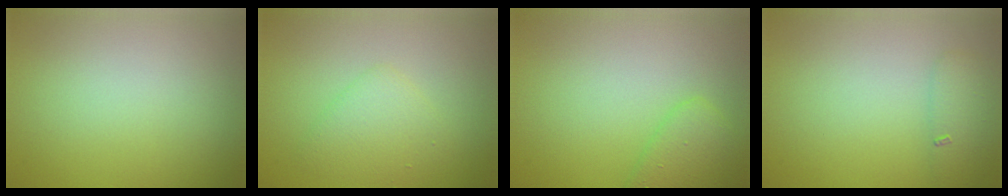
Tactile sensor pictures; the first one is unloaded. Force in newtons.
{"total": 2.6, "press": 2.6, "slide": 0.1}
{"total": 1.8, "press": 1.8, "slide": 0.1}
{"total": 1.9, "press": 1.9, "slide": 0.1}